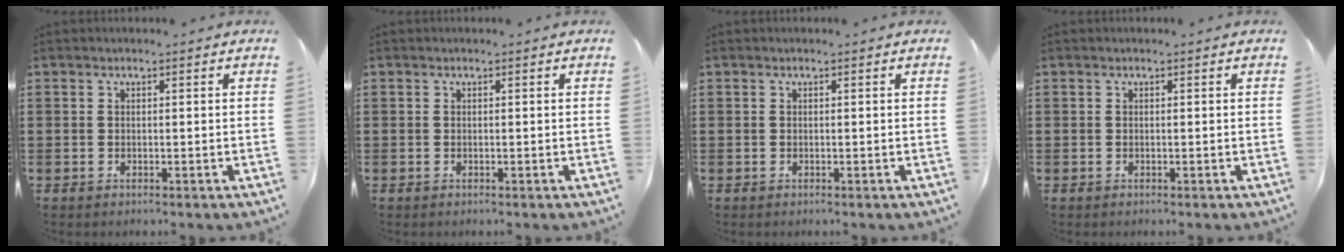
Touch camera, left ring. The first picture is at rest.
{"total": 0.0}
{"total": 0.0}
{"total": 0.0}